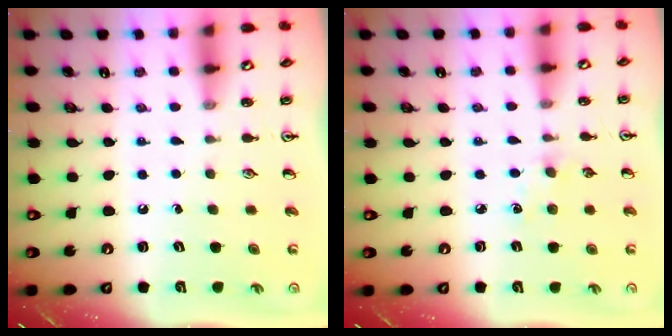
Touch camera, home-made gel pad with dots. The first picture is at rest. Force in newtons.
{"total": 4.5, "press": 4.4, "slide": 0.5}